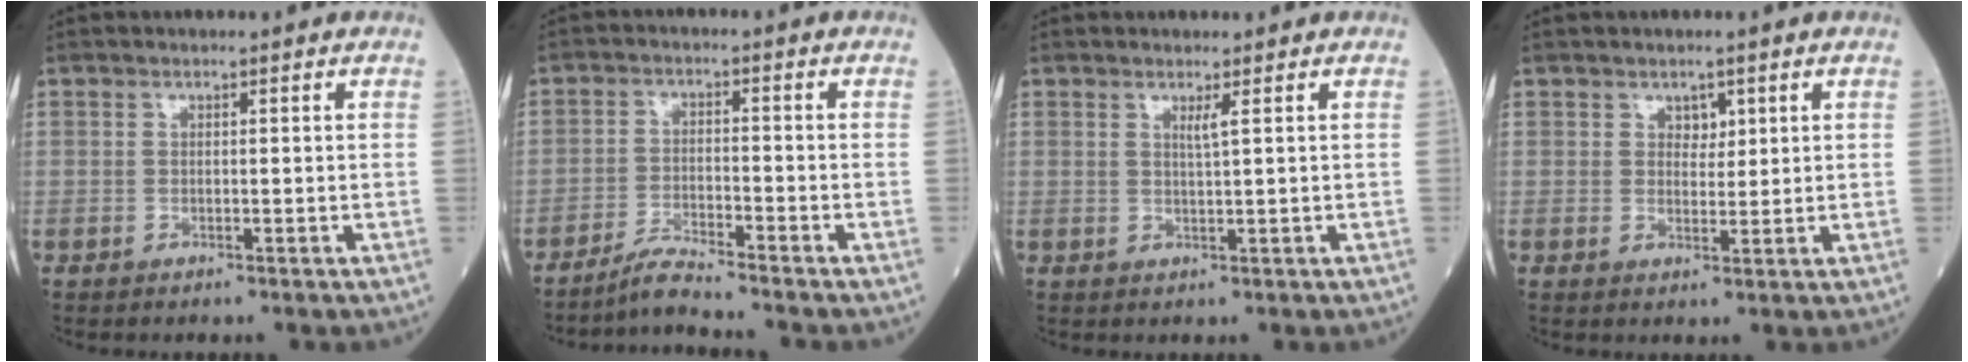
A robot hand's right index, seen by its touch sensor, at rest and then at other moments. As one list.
[{"total": 3.3, "force": [-3.1, -0.8, 0.6], "torque": [-0.017, -0.015, -0.060]}, {"total": 1.4, "force": [0.7, -0.4, 1.1], "torque": [-0.026, -0.008, 0.013]}, {"total": 2.1, "force": [1.1, 1.4, 1.1], "torque": [-0.010, -0.002, 0.017]}]